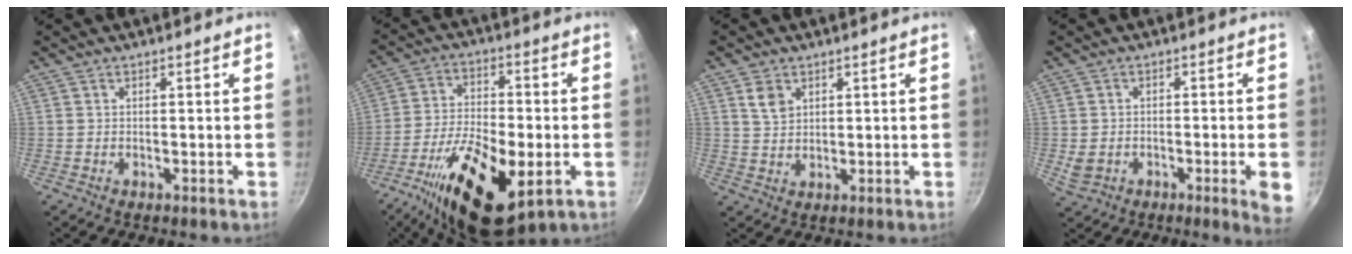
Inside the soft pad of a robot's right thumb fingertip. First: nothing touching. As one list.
[{"total": 19.1, "force": [-7.1, 8.0, 15.9], "torque": [-0.276, 0.012, -0.119]}, {"total": 4.2, "force": [1.9, 3.0, 2.2], "torque": [-0.028, -0.004, 0.041]}, {"total": 7.4, "force": [-1.8, 2.3, 6.8], "torque": [-0.102, 0.002, -0.020]}]